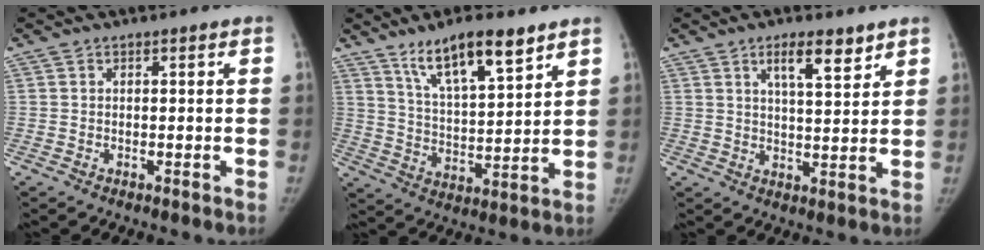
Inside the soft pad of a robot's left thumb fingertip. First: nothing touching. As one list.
[{"total": 13.4, "force": [8.9, 3.6, 9.3], "torque": [-0.140, -0.046, 0.163]}, {"total": 7.4, "force": [4.8, 2.1, 5.3], "torque": [-0.075, -0.031, 0.081]}]